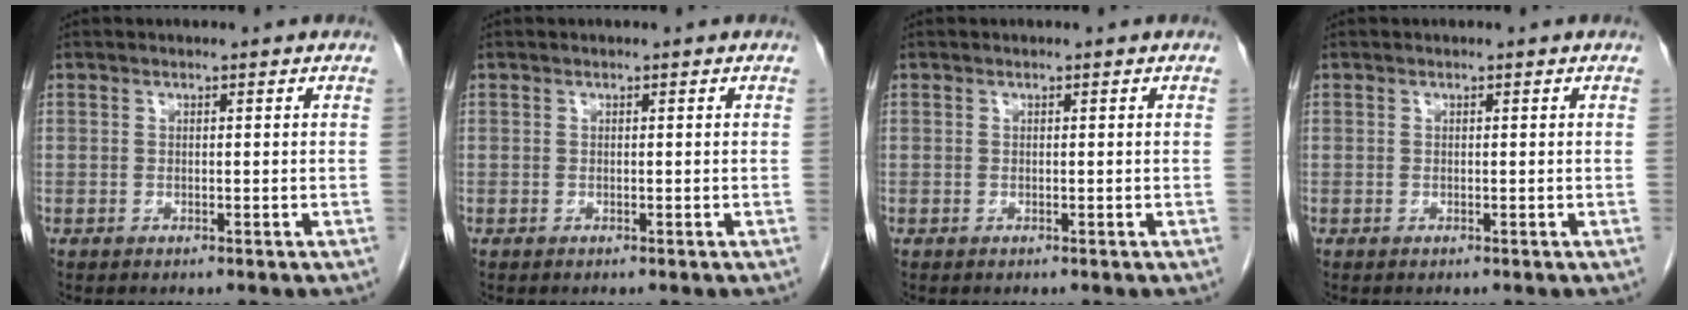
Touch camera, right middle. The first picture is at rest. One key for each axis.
{"total": 0.0}
{"total": 0.0}
{"total": 0.0}